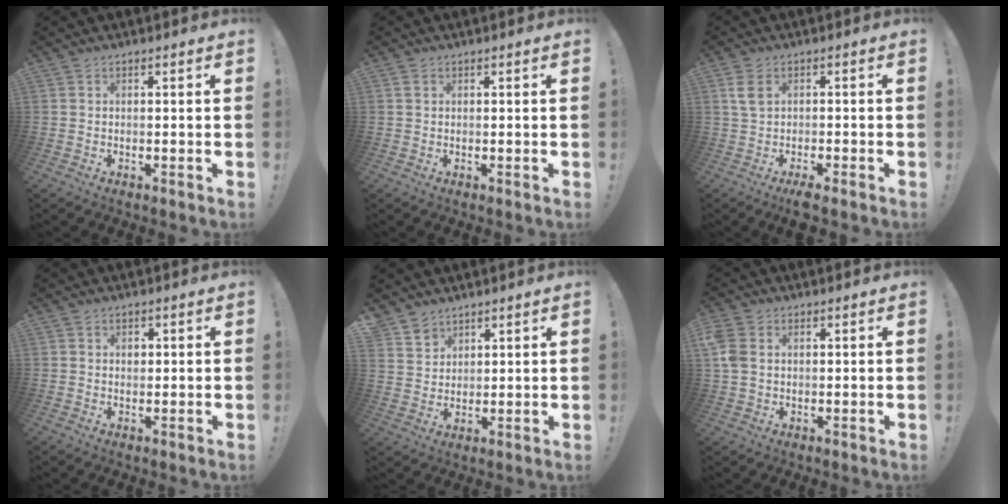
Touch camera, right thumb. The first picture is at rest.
{"total": 0.8, "force": [0.4, 0.6, 0.4], "torque": [-0.005, 0.000, 0.007]}
{"total": 4.6, "force": [-0.9, 2.0, 4.1], "torque": [-0.090, 0.000, -0.016]}
{"total": 1.2, "force": [0.5, 1.0, 0.5], "torque": [0.000, -0.003, 0.005]}
{"total": 5.1, "force": [4.1, 3.0, 0.2], "torque": [-0.015, -0.031, 0.083]}
{"total": 5.9, "force": [1.7, 4.4, 3.6], "torque": [-0.082, 0.001, 0.034]}